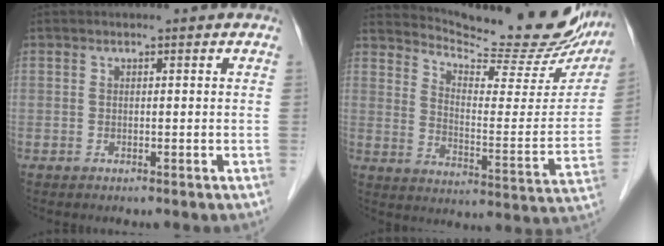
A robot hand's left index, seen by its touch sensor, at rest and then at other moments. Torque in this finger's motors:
{"motor_torque": [1.05, -1.03, 0.23, 0.03]}